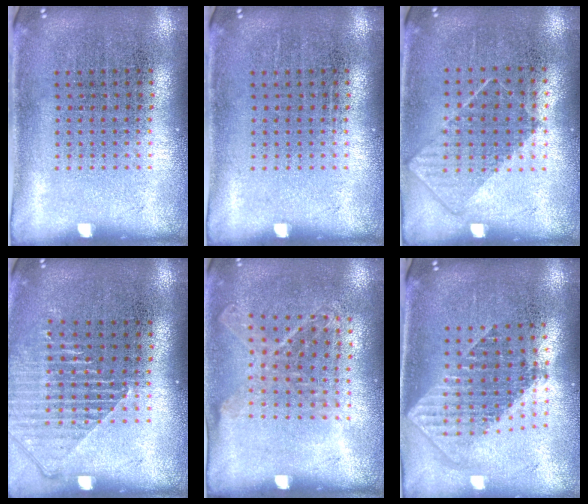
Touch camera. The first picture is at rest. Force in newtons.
{"total": 0.0}
{"total": 0.8, "press": 0.7, "slide": 0.5}
{"total": 1.3, "press": 1.3, "slide": 0.1}
{"total": 1.1, "press": 1.0, "slide": 0.5}
{"total": 1.9, "press": 1.5, "slide": 1.1}